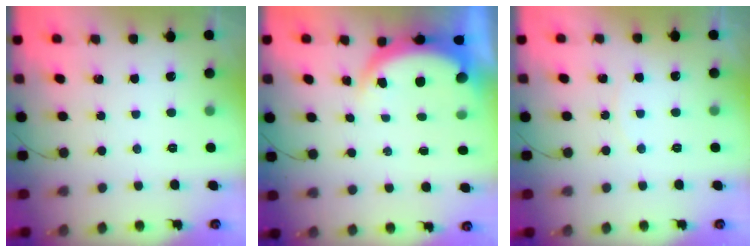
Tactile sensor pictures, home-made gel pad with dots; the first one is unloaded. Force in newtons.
{"total": 5.2, "press": 5.2, "slide": 0.5}
{"total": 2.2, "press": 2.1, "slide": 0.4}